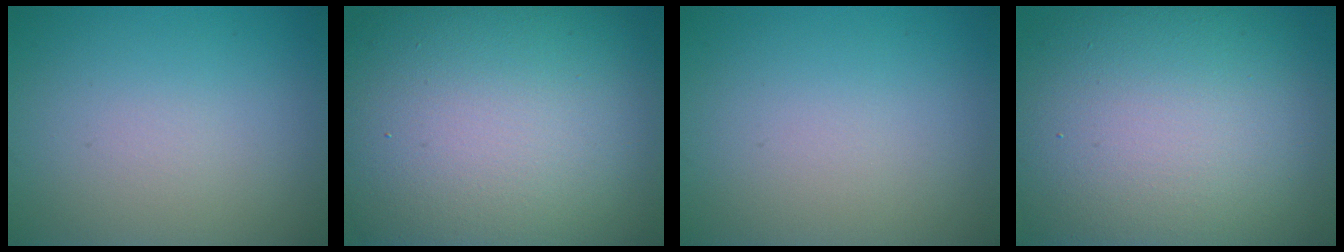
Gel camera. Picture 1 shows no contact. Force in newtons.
{"total": 20.0, "press": 19.9, "slide": 1.3}
{"total": 0.0}
{"total": 16.5, "press": 16.4, "slide": 1.1}